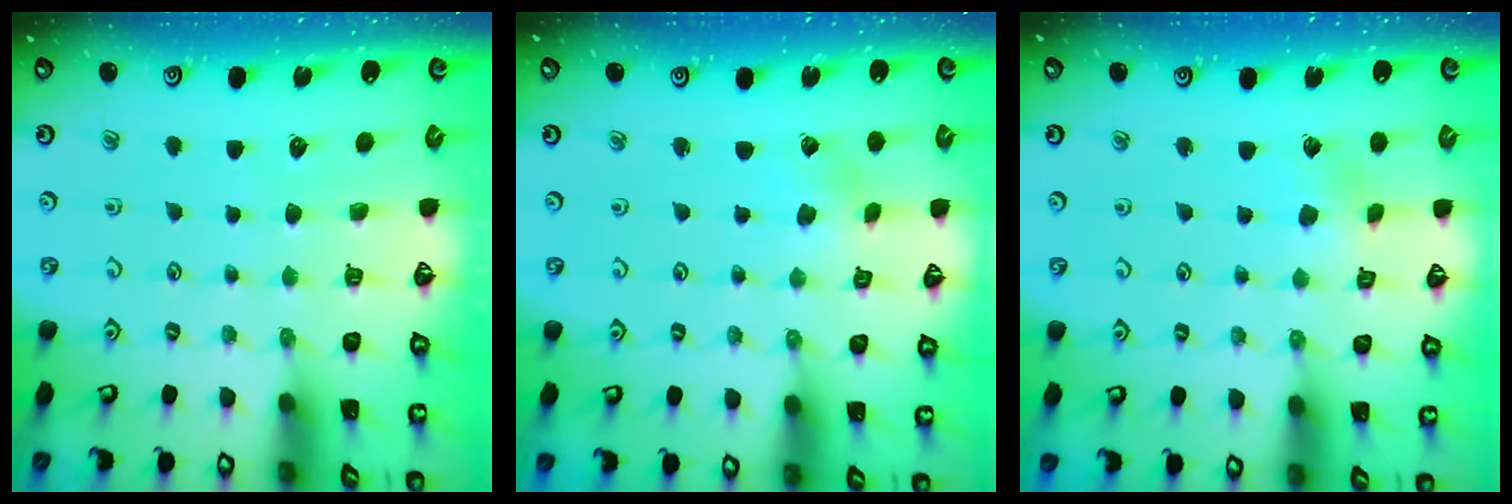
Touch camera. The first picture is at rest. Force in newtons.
{"total": 0.8, "press": 0.8, "slide": 0.1}
{"total": 2.5, "press": 2.4, "slide": 0.7}